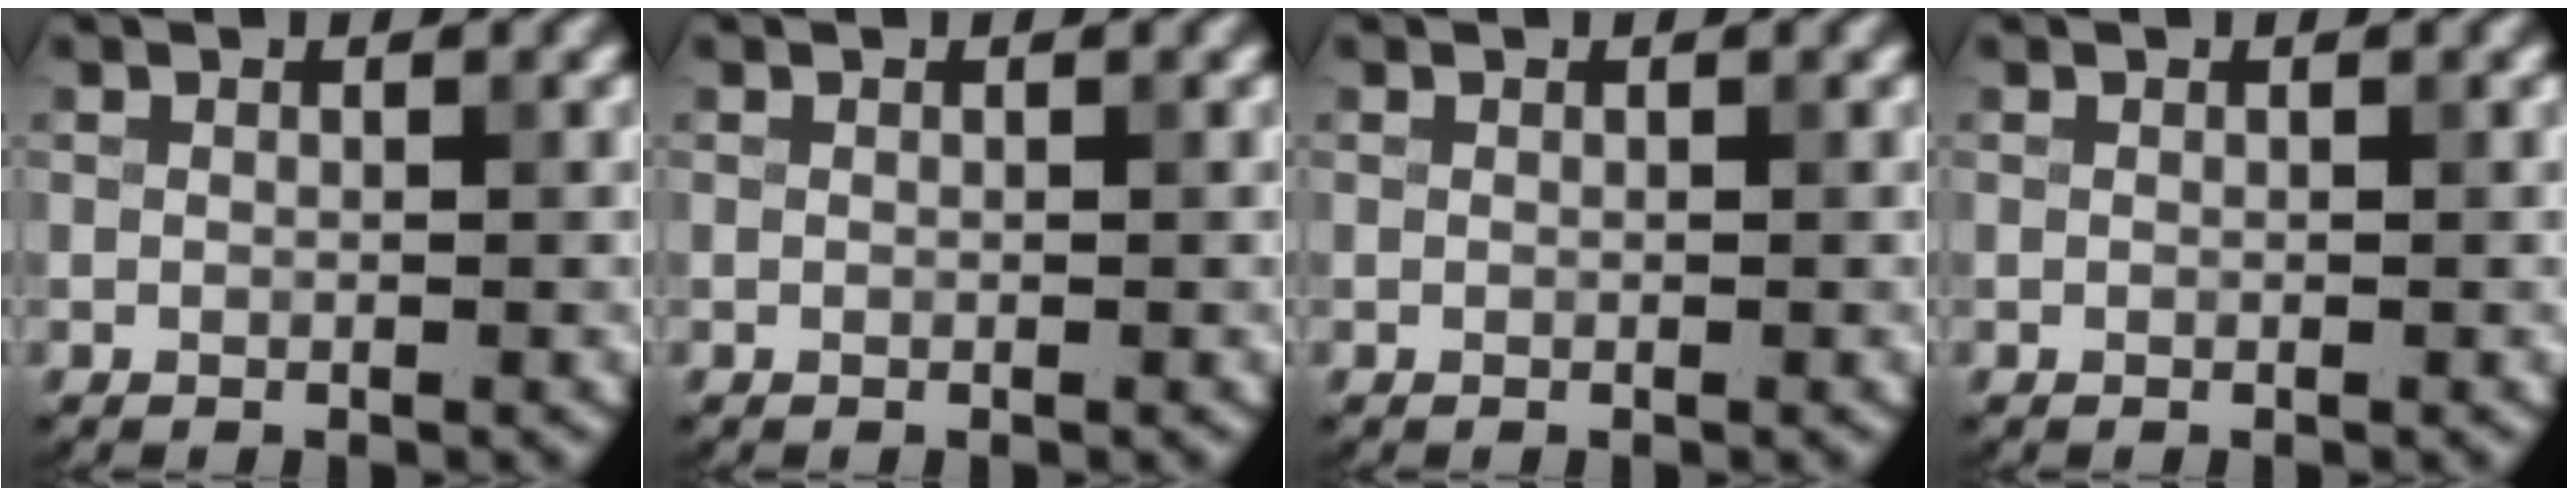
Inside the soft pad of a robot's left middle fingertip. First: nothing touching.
{"total": 0.0}
{"total": 0.0}
{"total": 0.0}